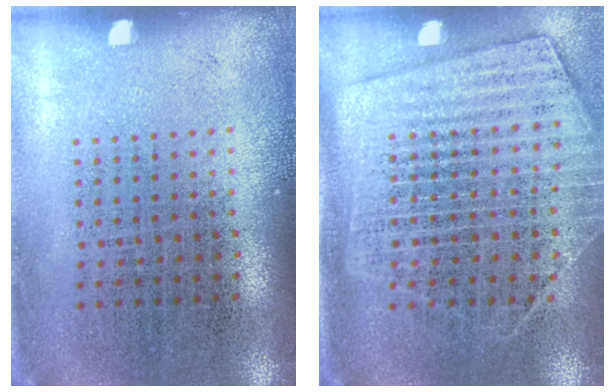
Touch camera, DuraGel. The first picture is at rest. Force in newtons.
{"total": 1.8, "press": 1.5, "slide": 1.0}